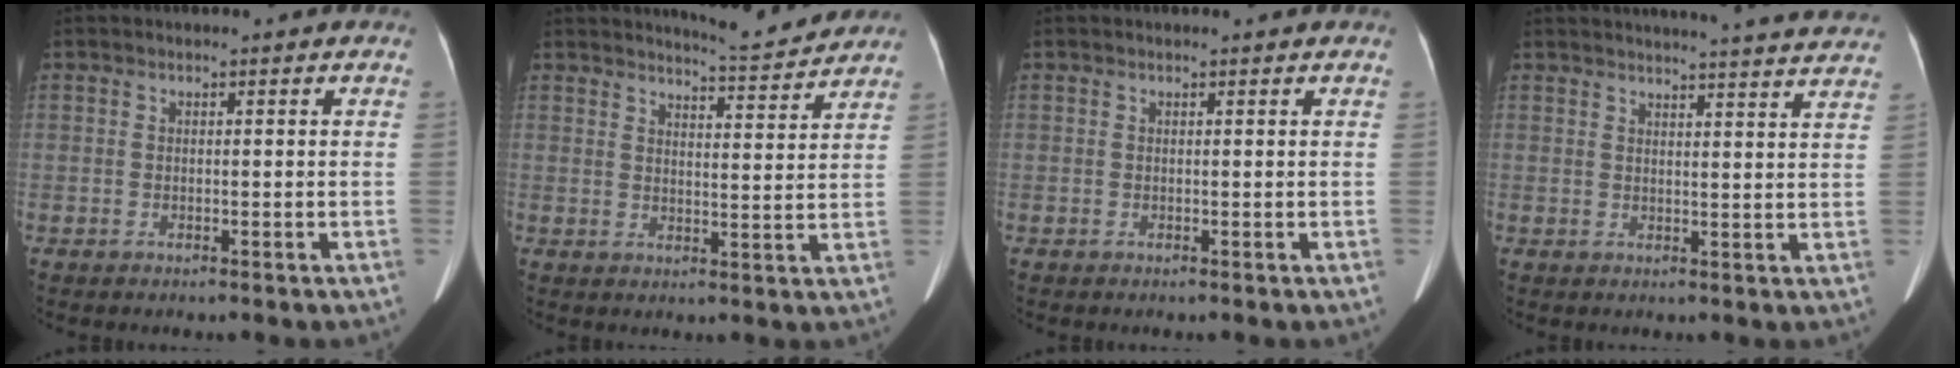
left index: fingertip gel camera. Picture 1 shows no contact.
{"total": 6.9, "force": [6.9, -0.1, 0.8], "torque": [-0.022, -0.012, 0.092]}
{"total": 1.0, "force": [0.9, 0.0, 0.3], "torque": [-0.012, 0.006, 0.012]}
{"total": 20.6, "force": [19.7, 0.6, 5.8], "torque": [-0.075, -0.033, 0.228]}